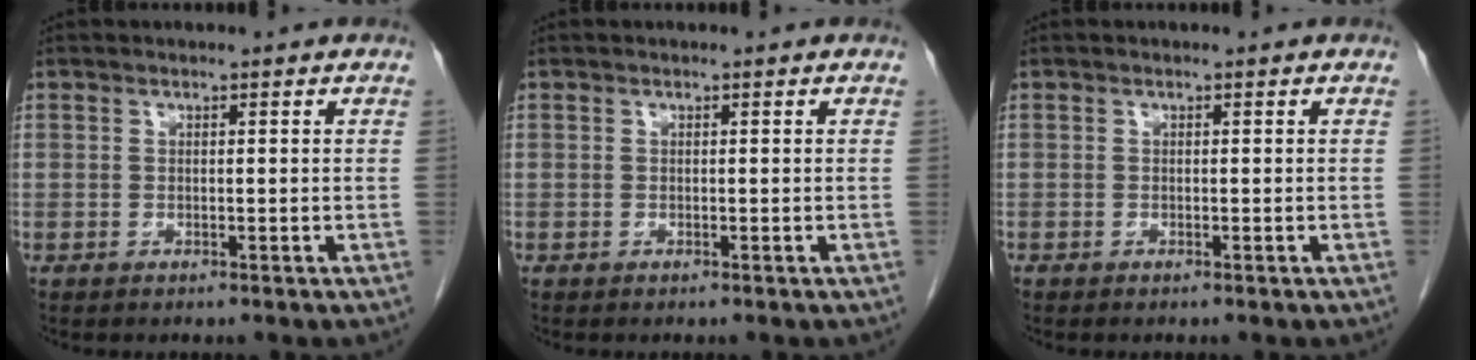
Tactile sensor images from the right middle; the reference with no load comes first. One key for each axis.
{"total": 0.0}
{"total": 0.0}